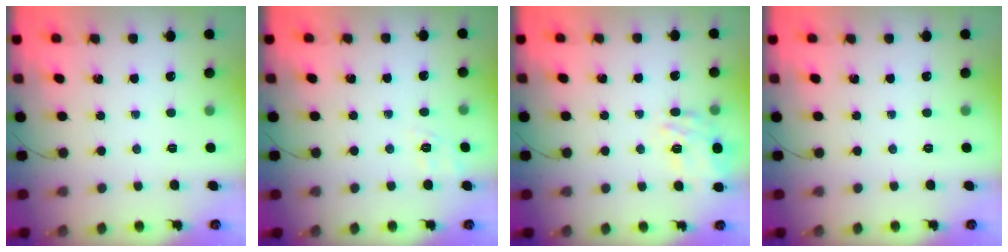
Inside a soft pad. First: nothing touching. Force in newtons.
{"total": 4.4, "press": 3.8, "slide": 2.2}
{"total": 15.1, "press": 15.0, "slide": 2.1}
{"total": 0.0}